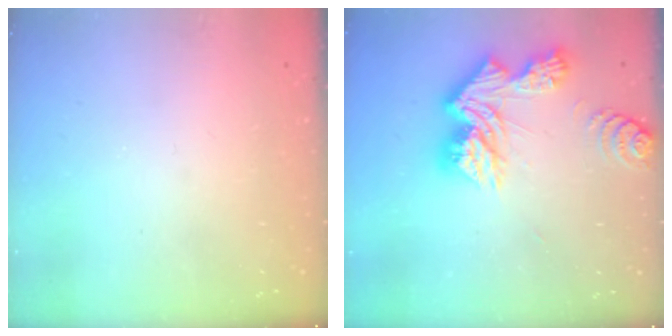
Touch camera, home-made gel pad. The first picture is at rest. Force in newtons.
{"total": 19.6, "press": 19.5, "slide": 1.9}